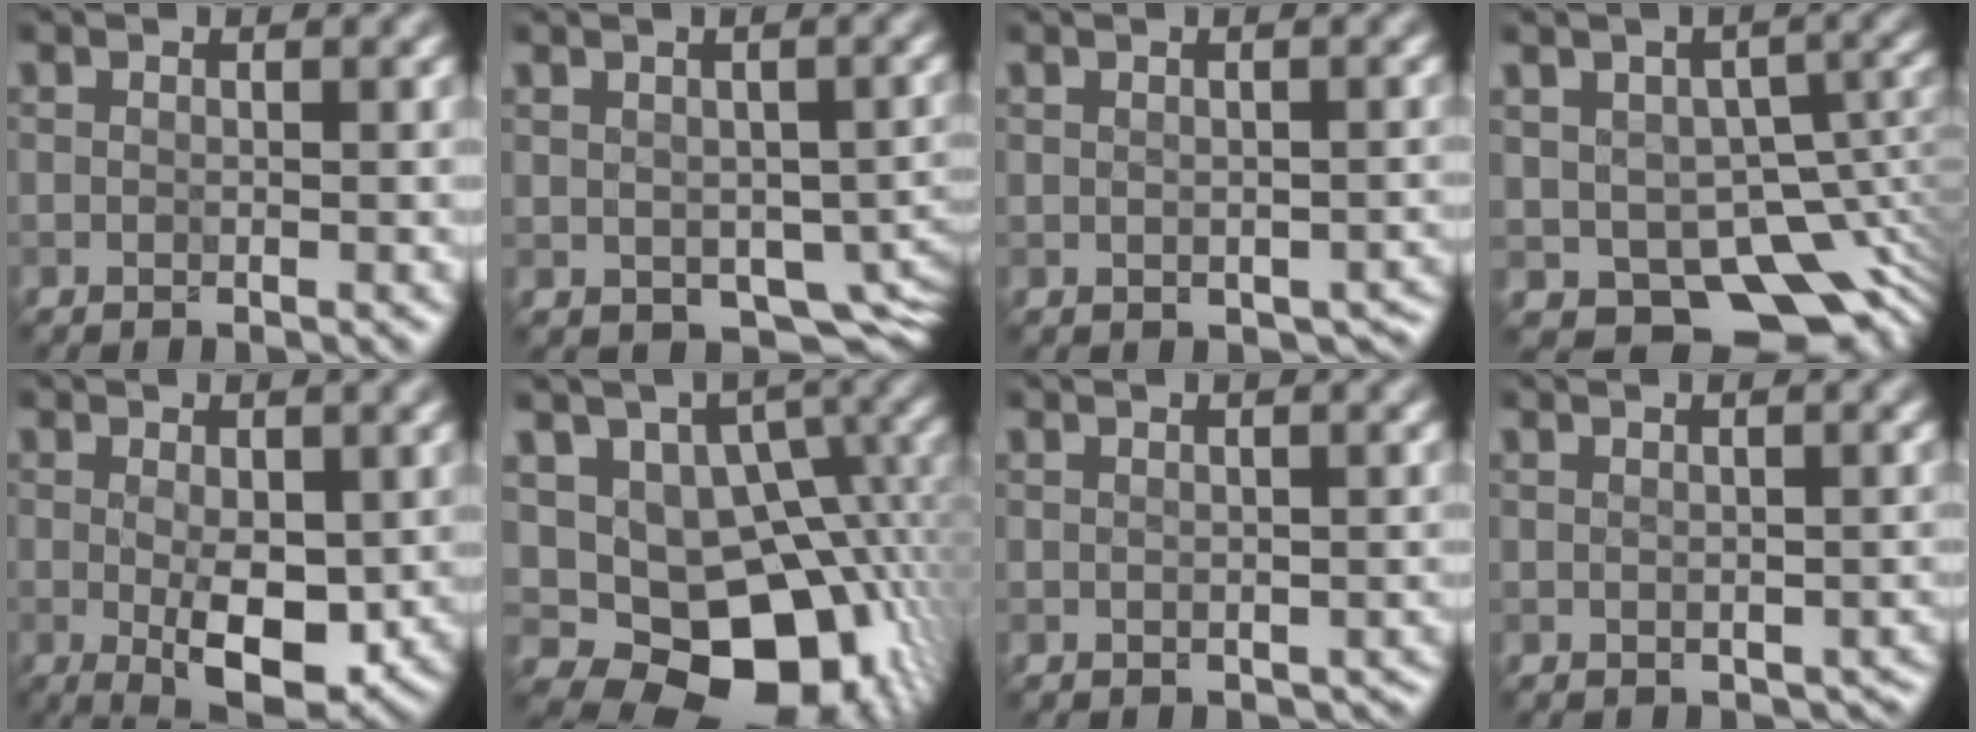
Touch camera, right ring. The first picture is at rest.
{"total": 6.6, "force": [-1.4, 4.3, 4.8], "torque": [-0.073, -0.022, -0.007]}
{"total": 3.1, "force": [-0.4, 2.4, 2.0], "torque": [-0.021, -0.014, 0.006]}
{"total": 10.4, "force": [-4.6, 6.5, 6.7], "torque": [-0.094, -0.021, -0.064]}
{"total": 5.2, "force": [-0.6, 2.3, 4.6], "torque": [-0.079, -0.010, -0.003]}
{"total": 12.6, "force": [-2.9, 8.9, 8.4], "torque": [-0.106, -0.015, -0.036]}
{"total": 1.4, "force": [0.2, 1.1, 0.8], "torque": [-0.013, -0.005, 0.010]}
{"total": 2.2, "force": [0.0, 1.8, 1.4], "torque": [-0.015, -0.010, 0.009]}